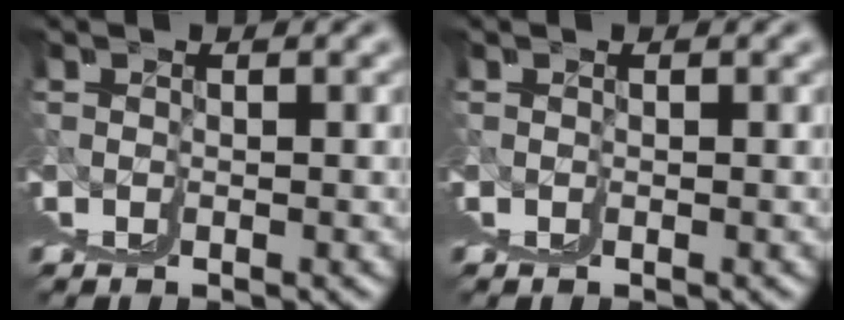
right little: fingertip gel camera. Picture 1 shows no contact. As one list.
[{"total": 0.0}]